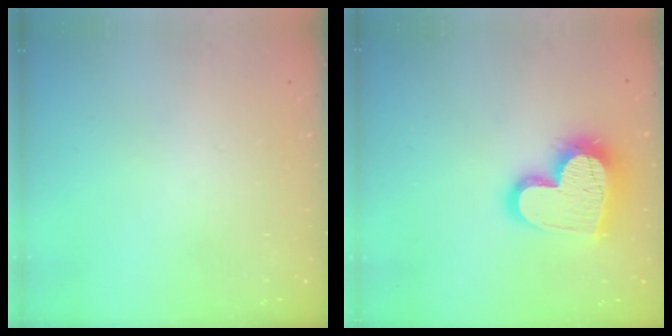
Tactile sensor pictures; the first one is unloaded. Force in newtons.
{"total": 18.7, "press": 18.6, "slide": 1.4}